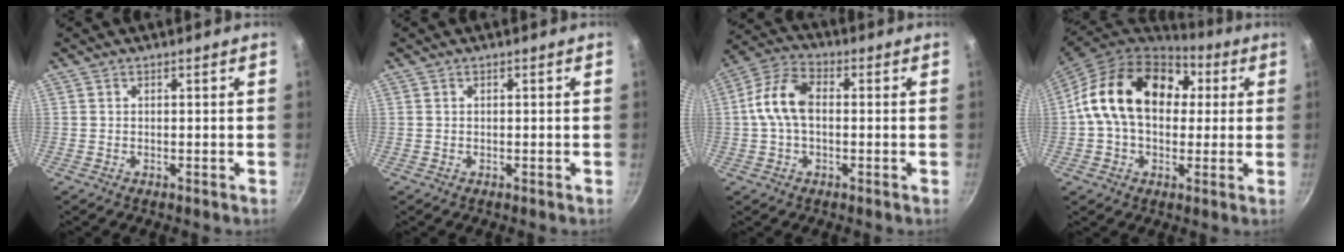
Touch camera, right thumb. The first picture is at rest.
{"total": 0.0}
{"total": 9.9, "force": [0.3, 6.0, 7.9], "torque": [-0.151, 0.032, -0.007]}
{"total": 20.6, "force": [3.6, 14.5, 14.1], "torque": [-0.212, 0.030, 0.045]}